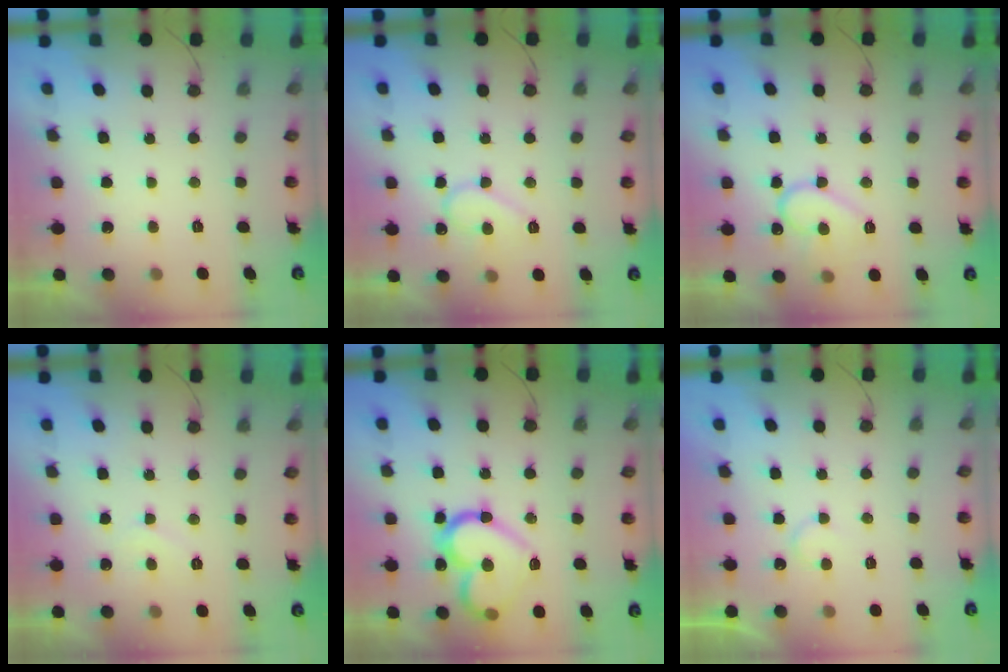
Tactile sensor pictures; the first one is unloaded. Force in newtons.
{"total": 9.8, "press": 9.8, "slide": 0.9}
{"total": 11.8, "press": 11.7, "slide": 1.0}
{"total": 4.0, "press": 4.0, "slide": 0.4}
{"total": 19.4, "press": 19.4, "slide": 1.0}
{"total": 4.3, "press": 4.3, "slide": 0.4}